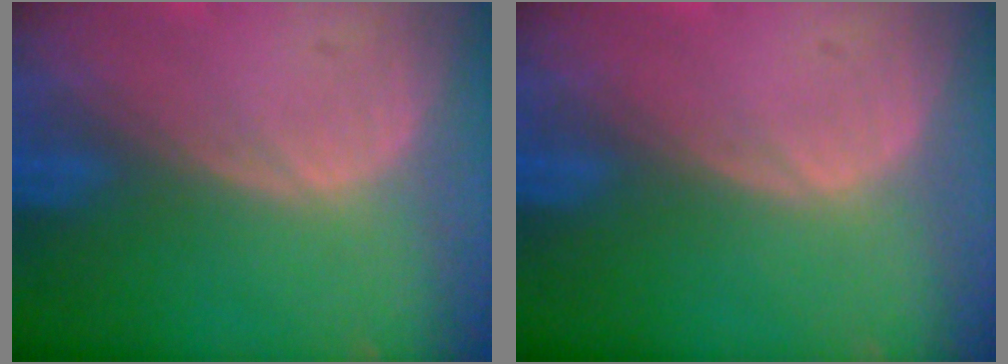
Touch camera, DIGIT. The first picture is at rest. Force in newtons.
{"total": 0.0}